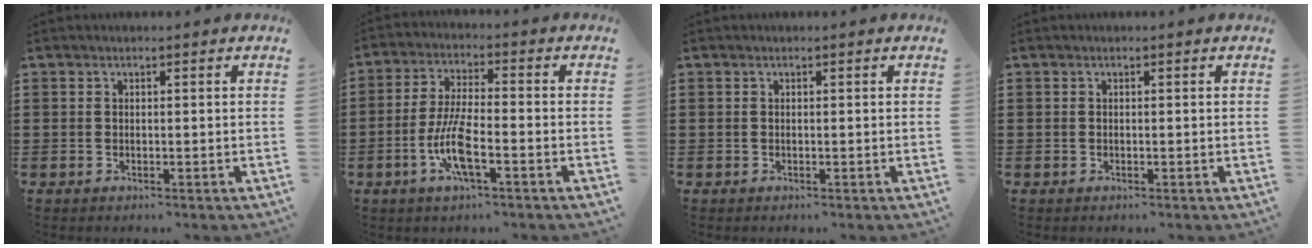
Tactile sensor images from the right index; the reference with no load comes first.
{"total": 7.9, "force": [-3.0, 1.8, 7.1], "torque": [-0.157, -0.013, -0.061]}
{"total": 0.0}
{"total": 0.0}